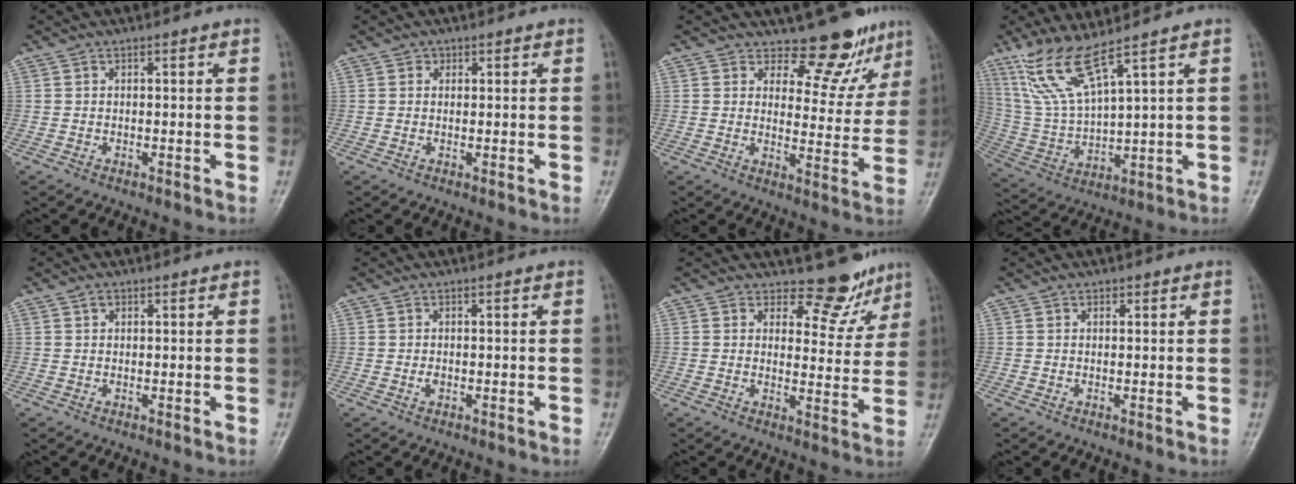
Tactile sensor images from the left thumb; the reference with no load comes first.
{"total": 0.8, "force": [0.3, 0.7, -0.1], "torque": [0.013, -0.001, 0.003]}
{"total": 9.2, "force": [8.0, 4.0, 2.0], "torque": [0.011, -0.075, 0.100]}
{"total": 10.2, "force": [7.3, 1.1, 7.0], "torque": [-0.152, -0.042, 0.169]}
{"total": 0.8, "force": [0.5, 0.7, 0.2], "torque": [0.002, -0.002, 0.009]}
{"total": 0.8, "force": [-0.2, 0.5, 0.5], "torque": [-0.007, 0.000, -0.003]}
{"total": 7.2, "force": [6.3, 3.4, 0.7], "torque": [0.022, -0.058, 0.077]}
{"total": 0.6, "force": [0.4, 0.4, 0.0], "torque": [0.007, -0.003, 0.004]}